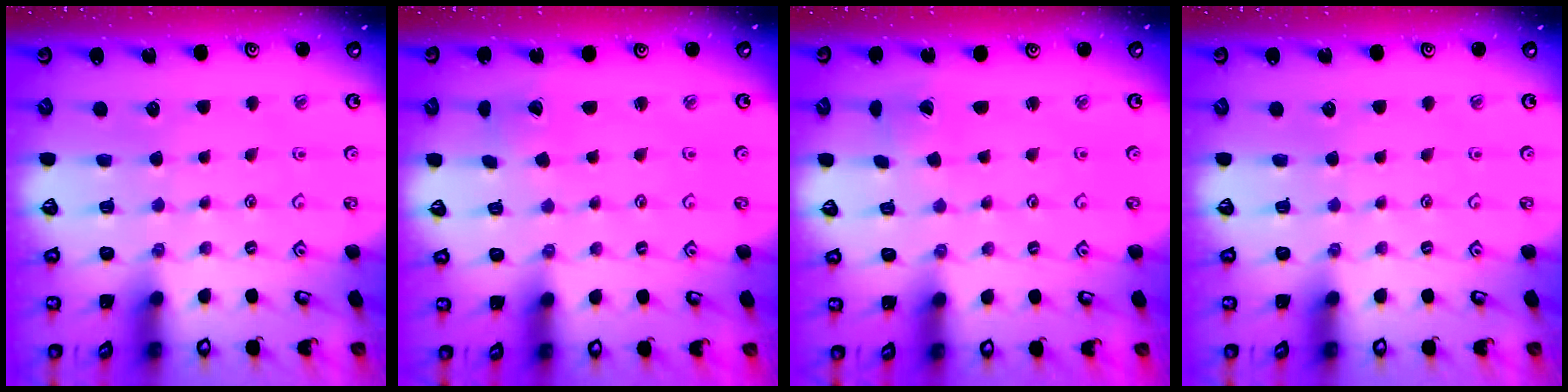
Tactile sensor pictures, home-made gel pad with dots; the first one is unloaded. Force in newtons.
{"total": 0.9, "press": 0.9, "slide": 0.1}
{"total": 1.0, "press": 1.0, "slide": 0.1}
{"total": 0.0}